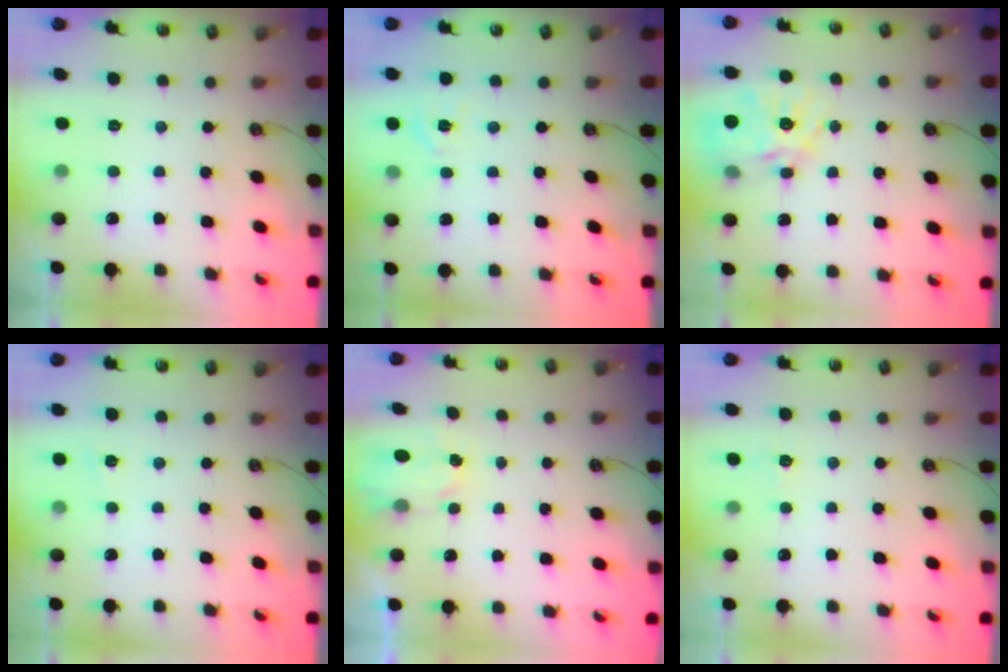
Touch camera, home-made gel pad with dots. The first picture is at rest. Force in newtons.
{"total": 3.9, "press": 3.9, "slide": 0.5}
{"total": 17.0, "press": 17.0, "slide": 1.6}
{"total": 3.0, "press": 2.9, "slide": 0.4}
{"total": 2.6, "press": 2.6, "slide": 0.4}
{"total": 2.7, "press": 2.7, "slide": 0.3}